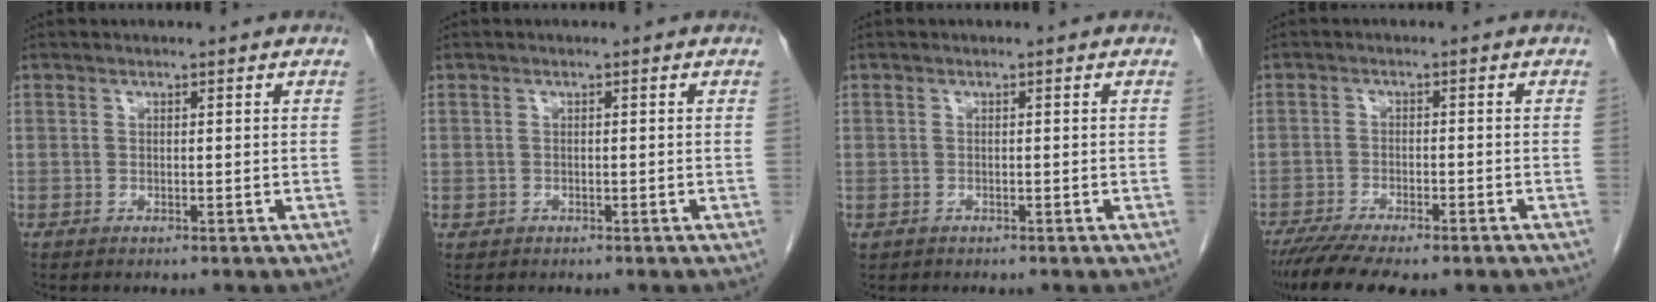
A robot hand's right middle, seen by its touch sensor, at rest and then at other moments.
{"total": 0.7, "force": [-0.2, 0.6, 0.0], "torque": [0.000, 0.004, -0.002]}
{"total": 0.7, "force": [-0.4, 0.6, 0.0], "torque": [-0.006, 0.004, -0.002]}
{"total": 10.3, "force": [-8.0, 2.7, 5.9], "torque": [-0.091, -0.012, -0.120]}